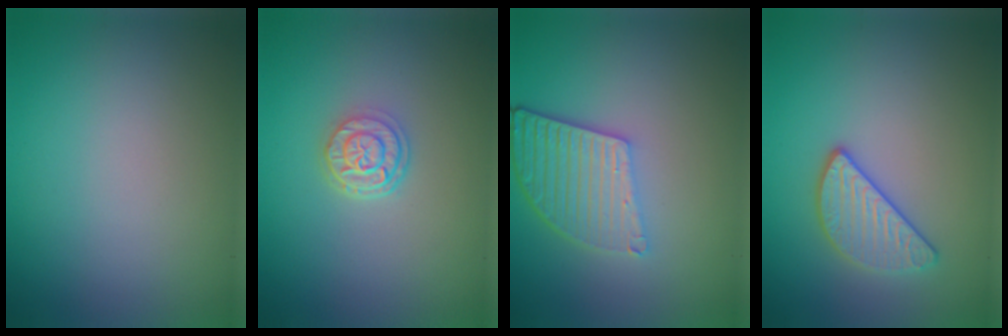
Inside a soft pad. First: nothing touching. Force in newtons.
{"total": 3.0, "press": 2.4, "slide": 1.9}
{"total": 5.0, "press": 3.8, "slide": 3.3}
{"total": 2.8, "press": 2.7, "slide": 0.4}